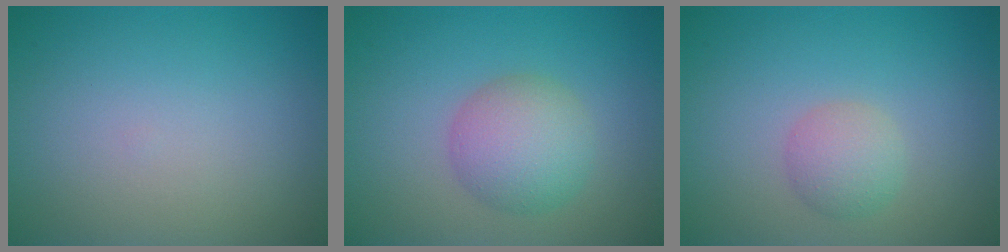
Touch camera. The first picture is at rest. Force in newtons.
{"total": 4.4, "press": 4.4, "slide": 0.2}
{"total": 2.3, "press": 2.3, "slide": 0.0}